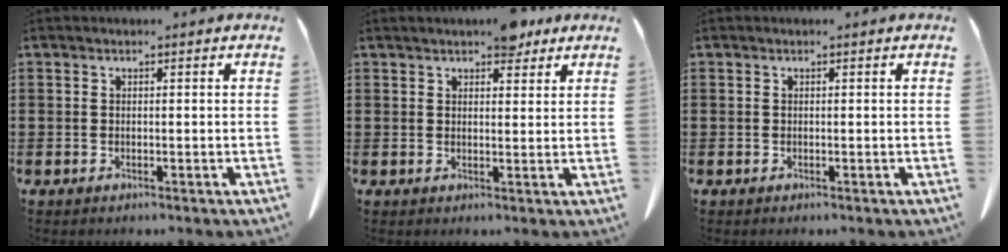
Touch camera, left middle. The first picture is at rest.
{"total": 4.0, "force": [3.3, 1.4, 1.8], "torque": [-0.034, 0.001, 0.060]}
{"total": 0.0}